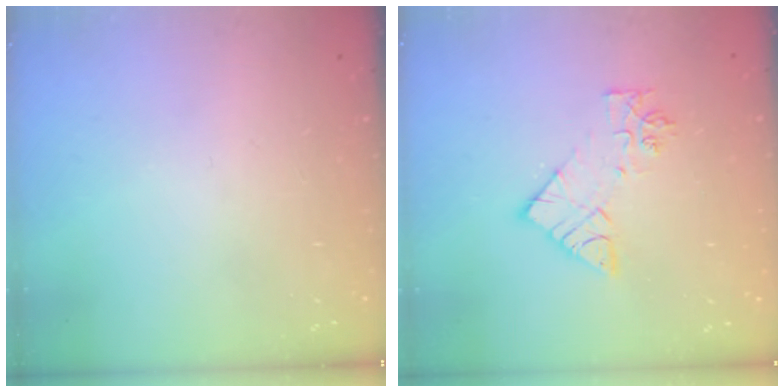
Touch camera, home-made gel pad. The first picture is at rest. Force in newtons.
{"total": 10.2, "press": 10.1, "slide": 0.9}